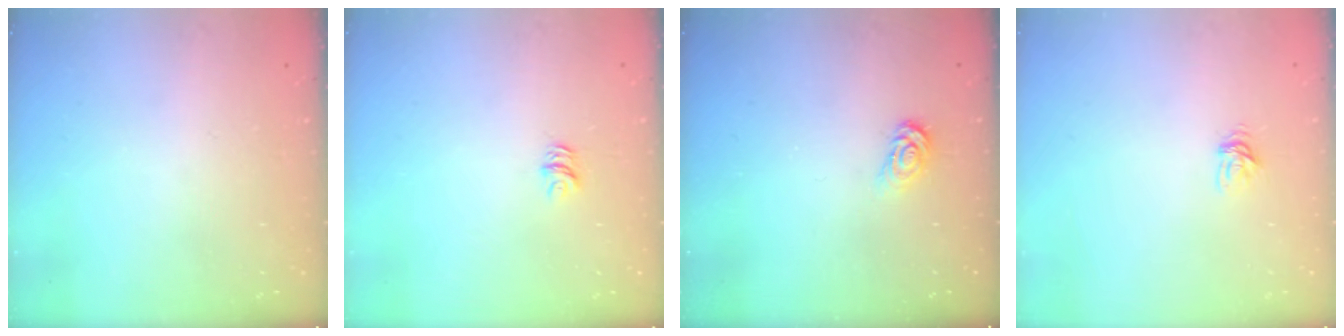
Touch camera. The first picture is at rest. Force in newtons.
{"total": 4.1, "press": 4.1, "slide": 0.3}
{"total": 3.2, "press": 3.2, "slide": 0.1}
{"total": 3.8, "press": 3.8, "slide": 0.5}